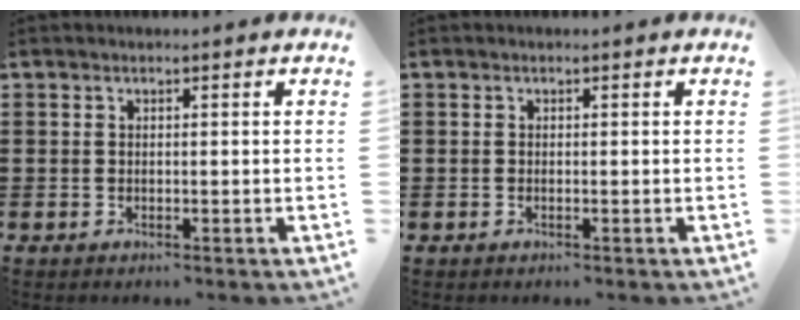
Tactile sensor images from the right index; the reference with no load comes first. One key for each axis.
{"total": 0.0}